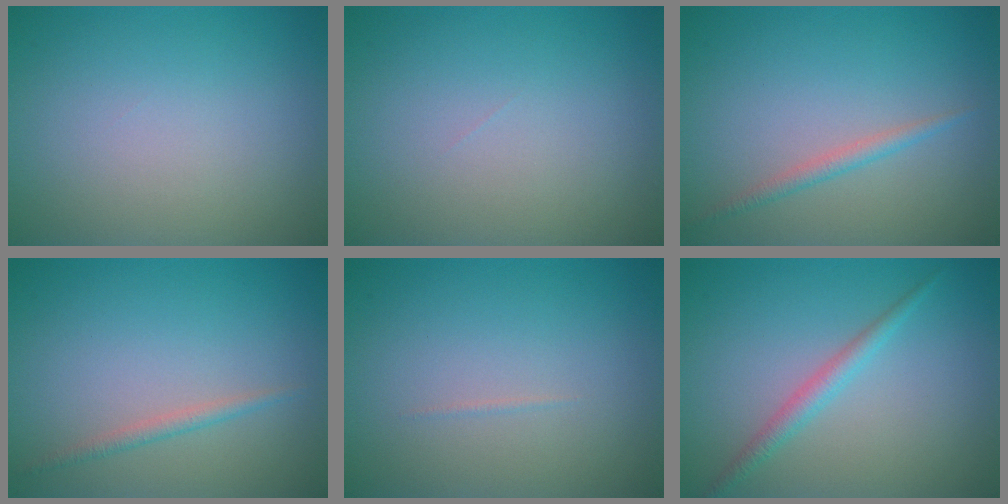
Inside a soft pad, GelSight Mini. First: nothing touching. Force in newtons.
{"total": 0.0}
{"total": 1.3, "press": 1.3, "slide": 0.1}
{"total": 1.2, "press": 1.2, "slide": 0.0}
{"total": 0.6, "press": 0.6, "slide": 0.2}
{"total": 1.8, "press": 1.8, "slide": 0.0}